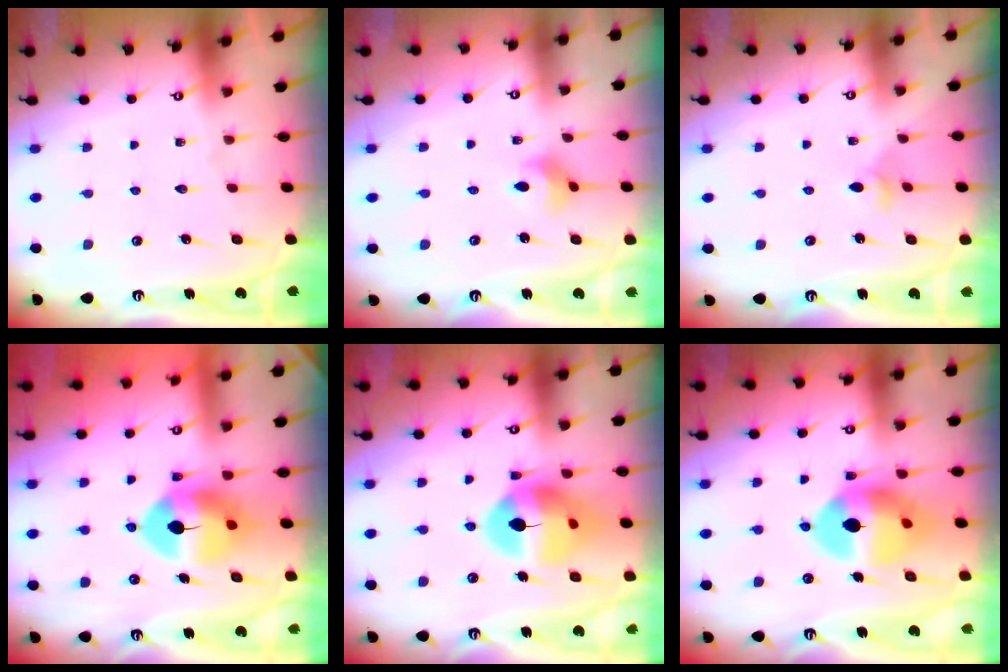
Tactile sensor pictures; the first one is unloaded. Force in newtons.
{"total": 3.5, "press": 3.5, "slide": 0.5}
{"total": 4.3, "press": 4.2, "slide": 0.6}
{"total": 9.6, "press": 9.4, "slide": 2.0}
{"total": 13.9, "press": 13.8, "slide": 1.5}
{"total": 13.9, "press": 13.8, "slide": 1.7}